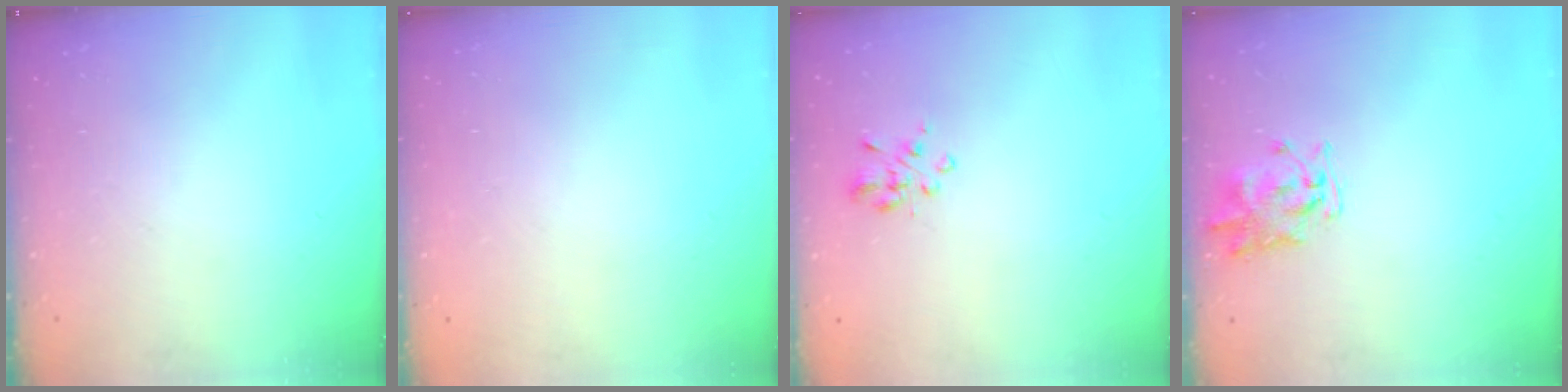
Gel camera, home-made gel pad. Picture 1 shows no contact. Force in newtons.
{"total": 1.9, "press": 1.9, "slide": 0.2}
{"total": 2.2, "press": 1.9, "slide": 1.1}
{"total": 1.7, "press": 1.6, "slide": 0.1}